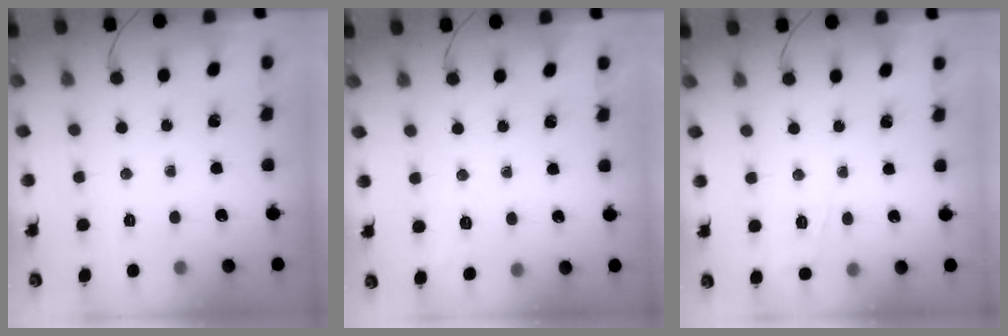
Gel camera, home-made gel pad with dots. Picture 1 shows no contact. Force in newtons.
{"total": 2.1, "press": 0.6, "slide": 2.0}
{"total": 6.9, "press": 6.7, "slide": 1.6}